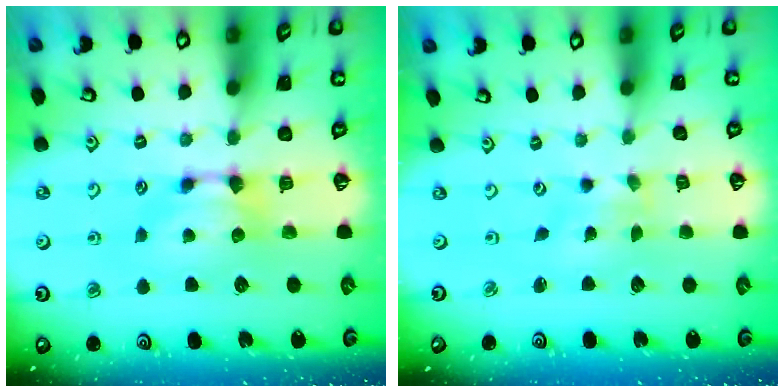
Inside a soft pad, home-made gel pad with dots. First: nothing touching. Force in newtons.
{"total": 4.3, "press": 4.3, "slide": 0.7}